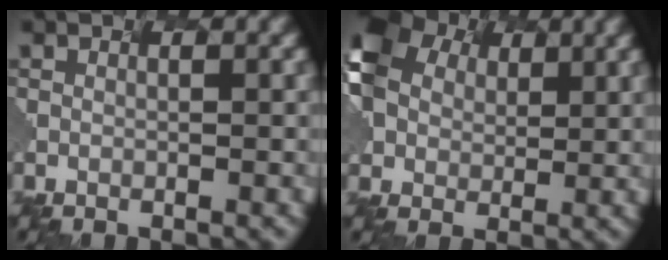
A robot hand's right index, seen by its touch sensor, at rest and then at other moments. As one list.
[{"total": 7.7, "force": [3.1, 6.1, 3.5], "torque": [-0.126, 0.019, 0.058]}]